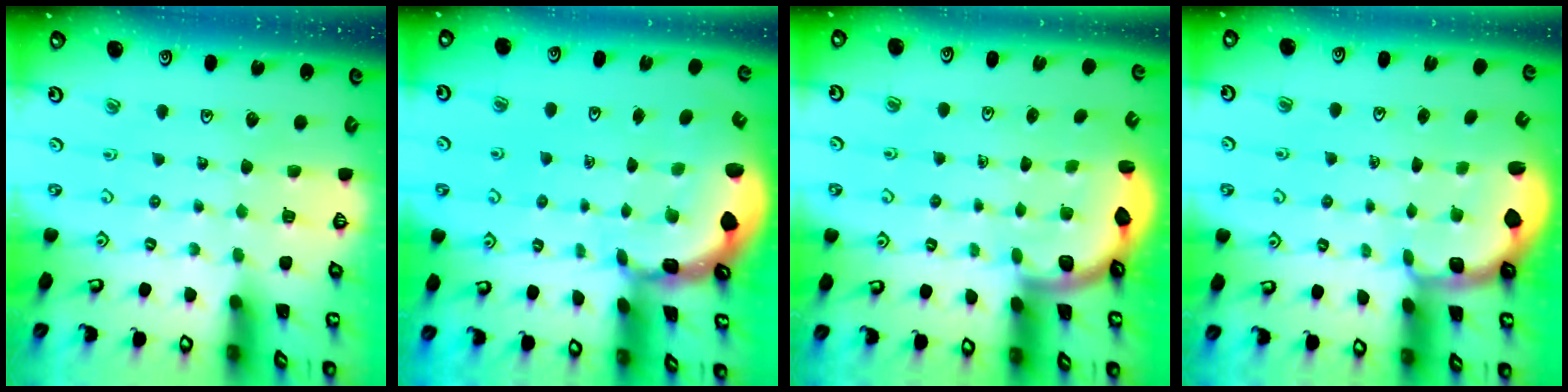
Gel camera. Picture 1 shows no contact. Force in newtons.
{"total": 2.5, "press": 2.4, "slide": 0.9}
{"total": 2.5, "press": 2.4, "slide": 0.7}
{"total": 2.5, "press": 1.5, "slide": 2.0}